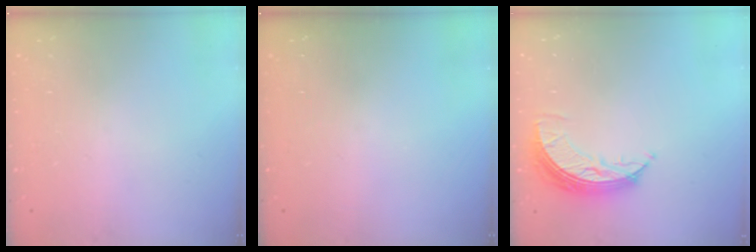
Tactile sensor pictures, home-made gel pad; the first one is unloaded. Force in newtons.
{"total": 0.0}
{"total": 8.4, "press": 8.4, "slide": 0.7}